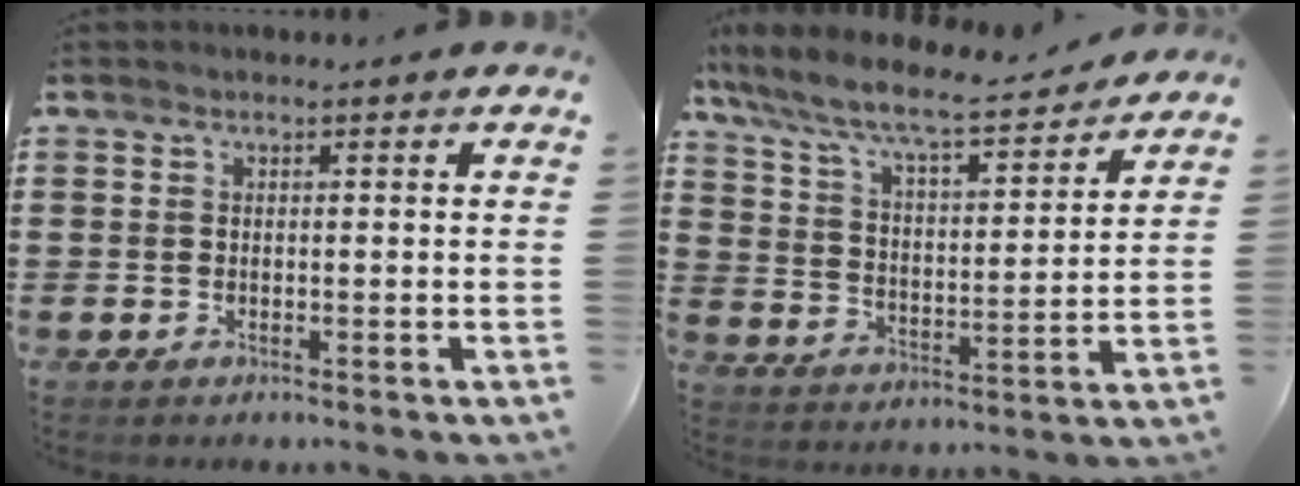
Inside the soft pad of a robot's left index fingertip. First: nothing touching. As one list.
[{"total": 8.4, "force": [7.2, 0.9, 4.2], "torque": [-0.112, -0.043, 0.117]}]